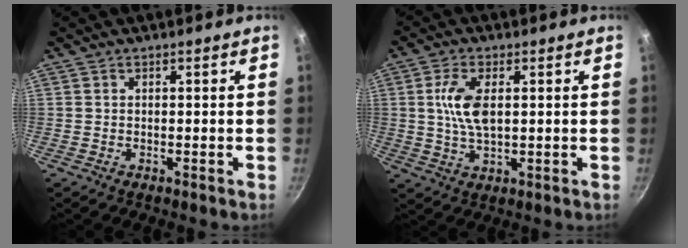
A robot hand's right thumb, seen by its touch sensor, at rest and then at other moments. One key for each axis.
{"total": 7.7, "fx": 1.3, "fy": 3.7, "fz": 6.6, "tx": -0.130, "ty": 0.001, "tz": 0.027}